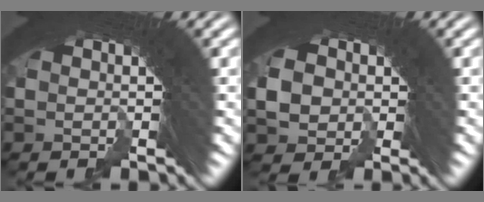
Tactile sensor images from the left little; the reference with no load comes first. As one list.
[{"total": 4.2, "force": [-0.3, 3.8, 1.9], "torque": [-0.039, -0.005, -0.006]}]